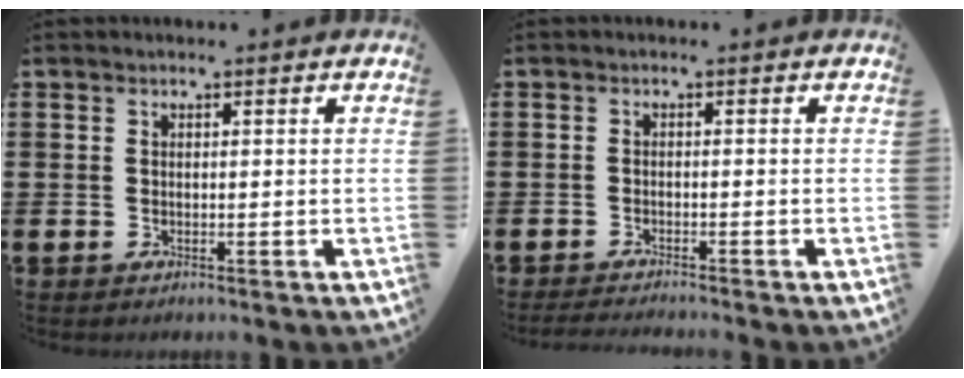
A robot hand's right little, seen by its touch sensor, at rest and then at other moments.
{"total": 1.2, "force": [-1.1, -0.1, 0.3], "torque": [-0.005, 0.000, -0.023]}